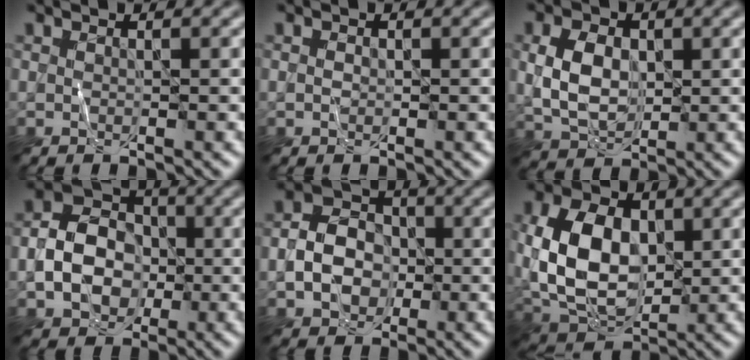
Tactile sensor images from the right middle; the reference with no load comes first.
{"total": 0.6, "force": [-0.1, 0.5, 0.4], "torque": [-0.008, -0.001, -0.001]}
{"total": 4.9, "force": [0.3, 3.5, 3.5], "torque": [-0.076, 0.001, 0.008]}
{"total": 6.3, "force": [-1.2, 4.9, 3.8], "torque": [-0.072, 0.005, -0.027]}
{"total": 4.8, "force": [-1.0, 3.8, 2.8], "torque": [-0.051, 0.005, -0.018]}
{"total": 10.4, "force": [0.7, 7.0, 7.6], "torque": [-0.173, 0.004, 0.009]}